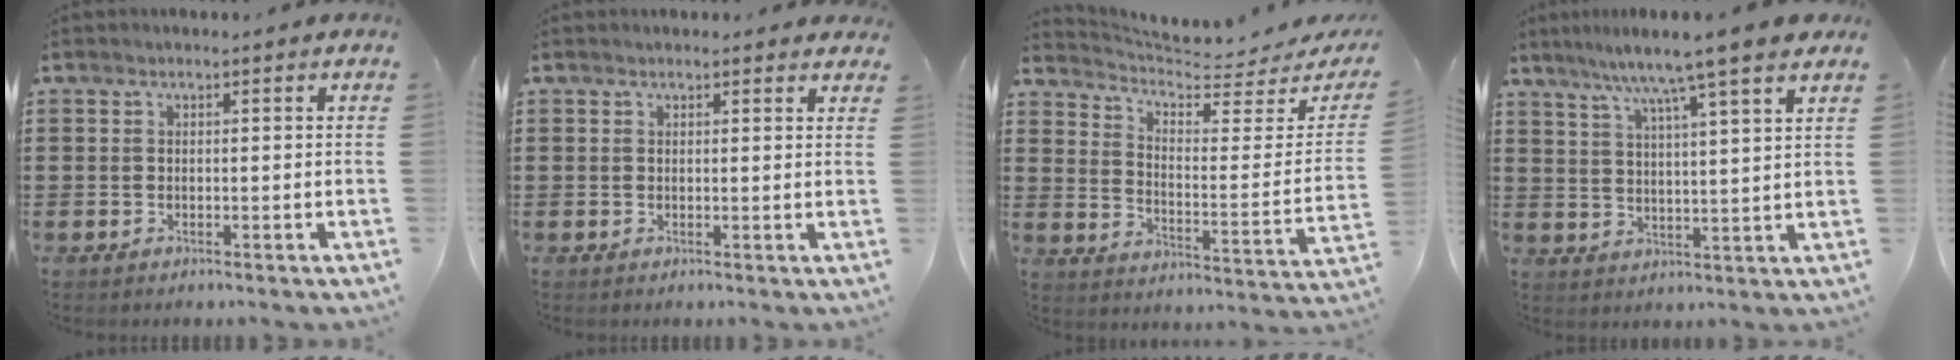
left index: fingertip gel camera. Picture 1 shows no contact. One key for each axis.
{"total": 0.9, "fx": 0.9, "fy": 0.3, "fz": 0.2, "tx": -0.005, "ty": 0.002, "tz": 0.016}
{"total": 5.3, "fx": 4.7, "fy": 0.9, "fz": 2.2, "tx": -0.062, "ty": -0.043, "tz": 0.079}
{"total": 7.4, "fx": 6.0, "fy": -1.0, "fz": 4.2, "tx": -0.101, "ty": -0.027, "tz": 0.099}